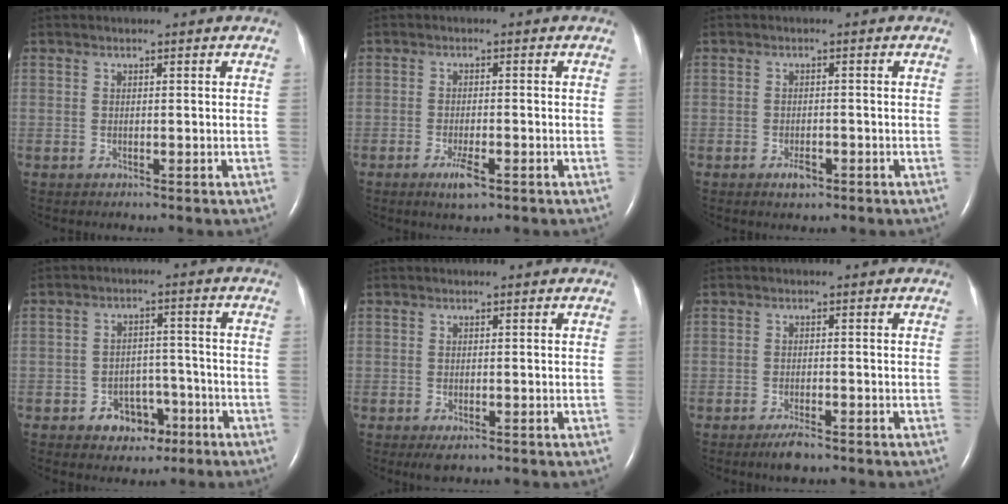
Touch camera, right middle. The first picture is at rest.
{"total": 3.4, "force": [-1.9, 0.7, 2.7], "torque": [-0.053, -0.004, -0.032]}
{"total": 2.1, "force": [-1.3, 1.0, 1.3], "torque": [-0.026, 0.001, -0.018]}
{"total": 5.7, "force": [-3.1, 4.0, 2.6], "torque": [-0.035, 0.017, -0.038]}
{"total": 1.7, "force": [-0.8, 0.7, 1.3], "torque": [-0.023, -0.004, -0.008]}
{"total": 2.7, "force": [-2.0, 0.5, 1.7], "torque": [-0.040, -0.005, -0.033]}